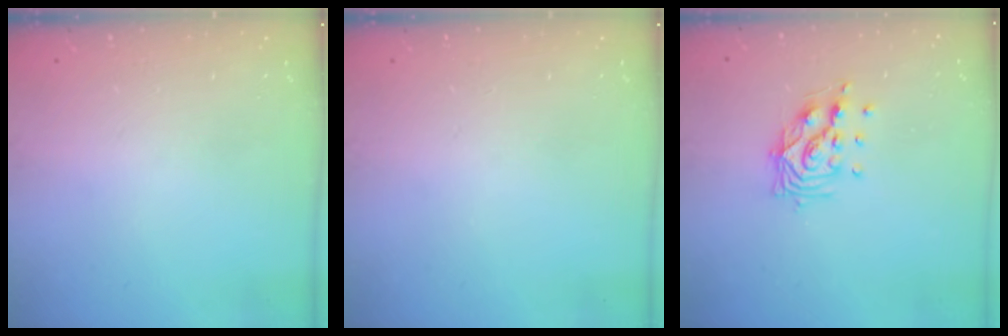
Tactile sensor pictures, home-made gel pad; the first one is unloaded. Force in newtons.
{"total": 0.0}
{"total": 10.6, "press": 10.5, "slide": 0.8}